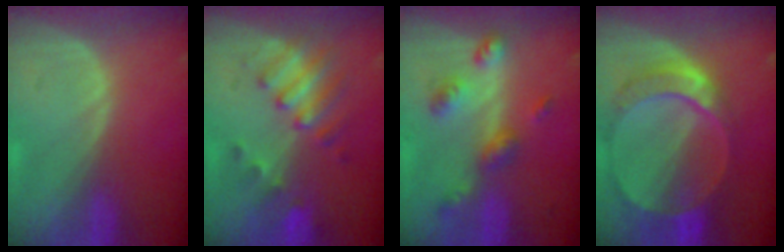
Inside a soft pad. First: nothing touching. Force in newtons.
{"total": 7.7, "press": 6.9, "slide": 3.3}
{"total": 6.3, "press": 5.6, "slide": 3.0}
{"total": 9.5, "press": 8.3, "slide": 4.6}